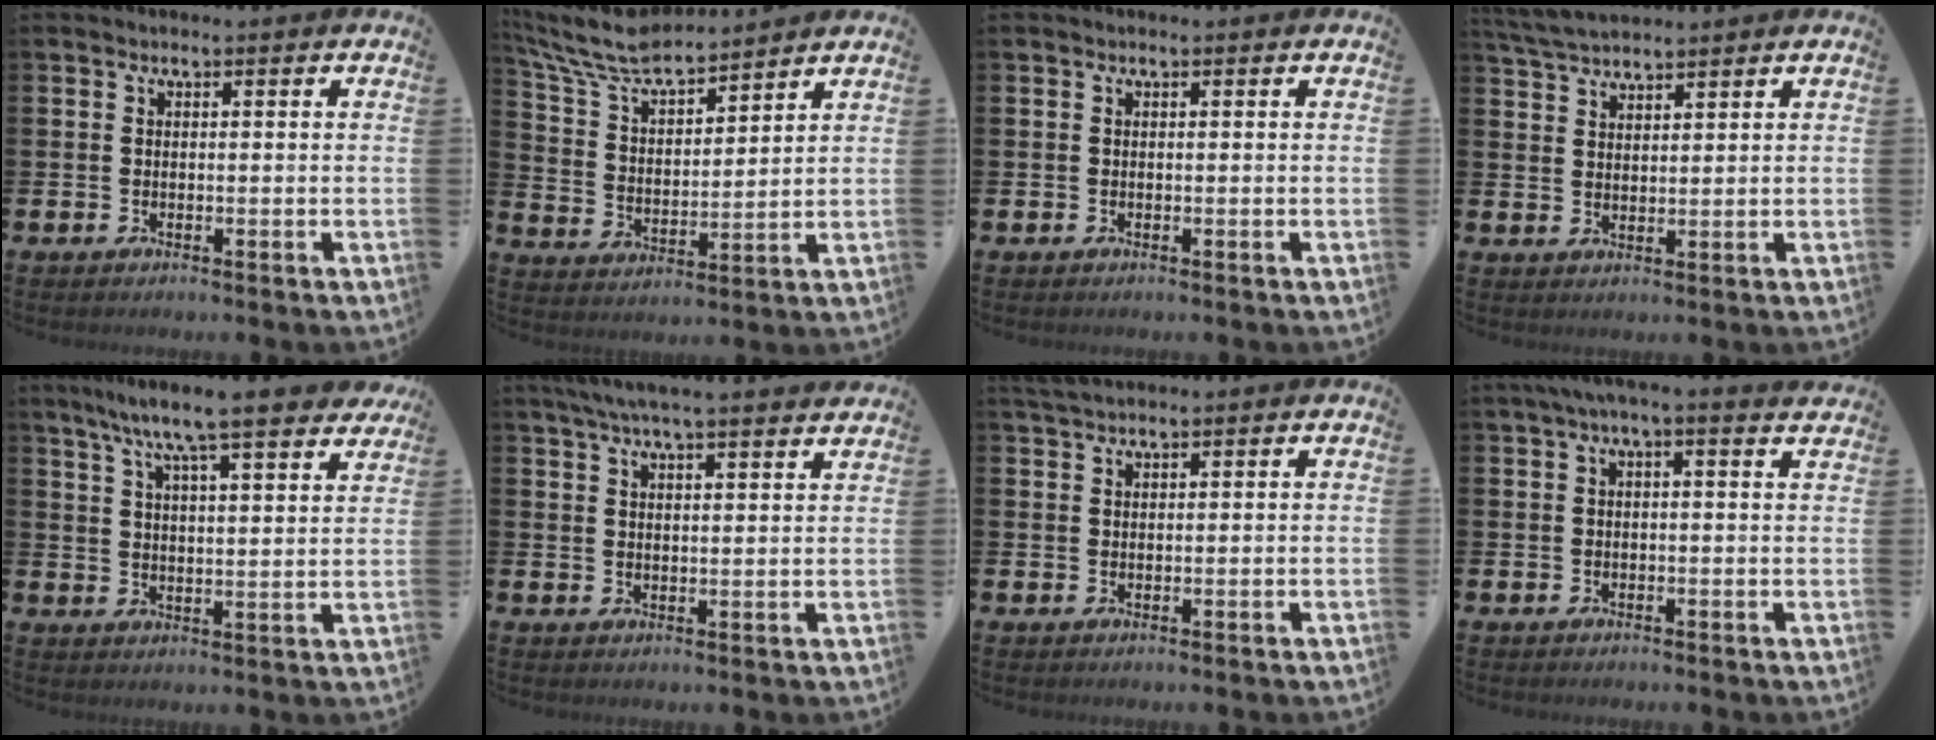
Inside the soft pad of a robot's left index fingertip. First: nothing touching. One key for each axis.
{"total": 8.0, "fx": 7.4, "fy": 1.5, "fz": 2.7, "tx": -0.084, "ty": -0.046, "tz": 0.129}
{"total": 0.0}
{"total": 4.0, "fx": 3.9, "fy": 0.5, "fz": 0.7, "tx": -0.025, "ty": -0.013, "tz": 0.071}
{"total": 8.9, "fx": 8.1, "fy": 0.8, "fz": 3.6, "tx": -0.088, "ty": -0.044, "tz": 0.141}
{"total": 5.7, "fx": 5.3, "fy": 0.1, "fz": 2.1, "tx": -0.055, "ty": -0.014, "tz": 0.097}
{"total": 2.1, "fx": 1.9, "fy": 0.3, "fz": 0.7, "tx": -0.011, "ty": -0.002, "tz": 0.035}
{"total": 2.0, "fx": 1.4, "fy": 0.0, "fz": 1.4, "tx": -0.029, "ty": 0.000, "tz": 0.025}